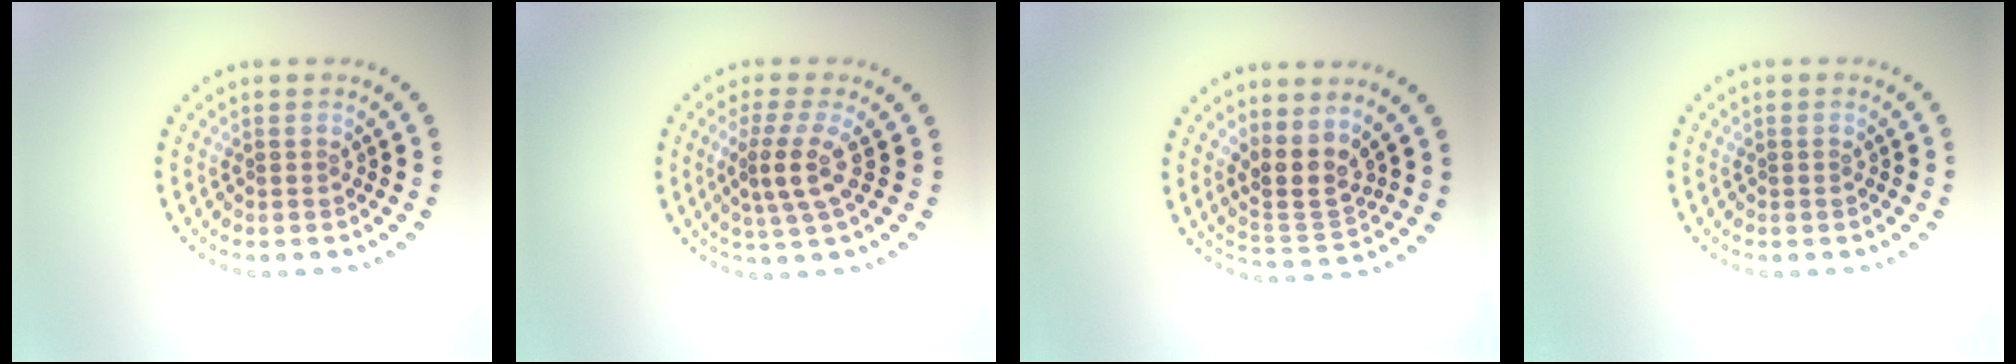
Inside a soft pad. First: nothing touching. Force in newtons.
{"total": 3.2, "press": 2.3, "slide": 2.2}
{"total": 3.2, "press": 2.4, "slide": 2.1}
{"total": 0.0}